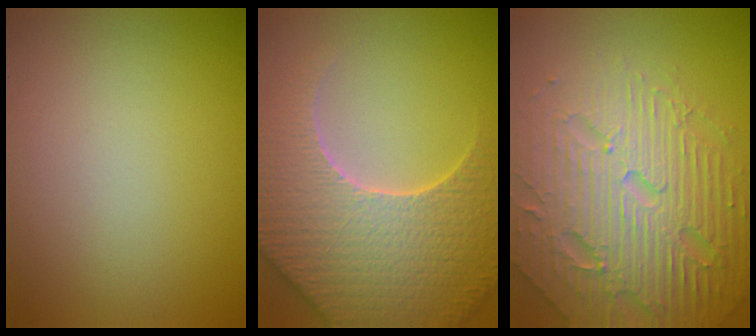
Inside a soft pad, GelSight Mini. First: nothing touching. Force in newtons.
{"total": 7.5, "press": 7.2, "slide": 2.1}
{"total": 7.4, "press": 7.3, "slide": 1.5}